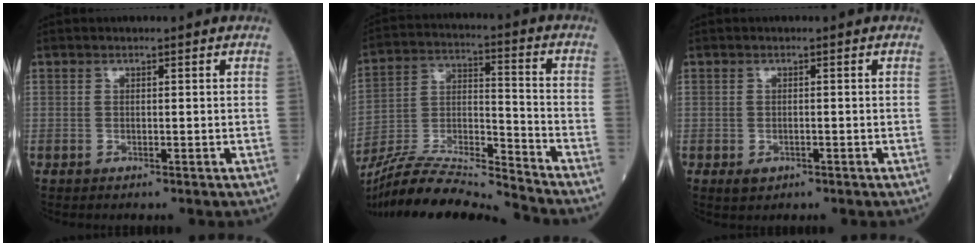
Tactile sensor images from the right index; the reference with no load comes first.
{"total": 16.9, "force": [-16.1, -1.0, 5.0], "torque": [-0.089, 0.011, -0.291]}
{"total": 1.6, "force": [-0.7, 1.0, 1.0], "torque": [-0.013, -0.001, -0.004]}